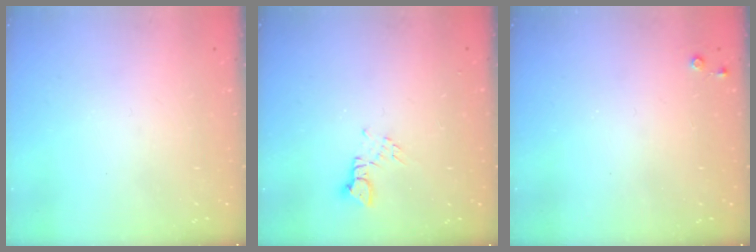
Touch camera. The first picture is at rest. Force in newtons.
{"total": 2.4, "press": 2.3, "slide": 0.3}
{"total": 3.5, "press": 3.5, "slide": 0.5}